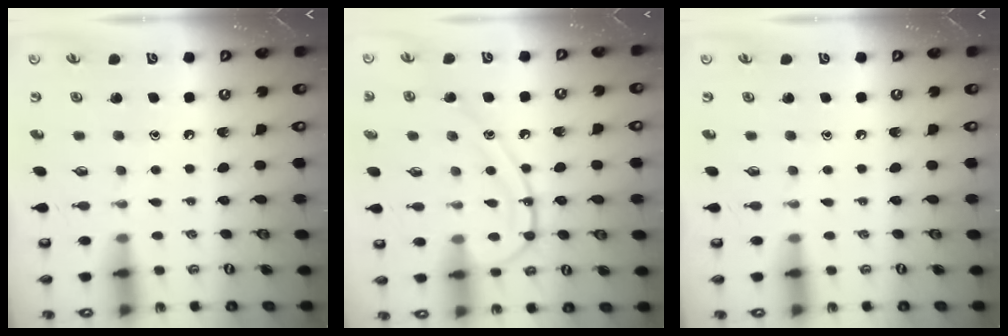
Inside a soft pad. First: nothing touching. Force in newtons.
{"total": 11.3, "press": 11.3, "slide": 0.5}
{"total": 0.0}